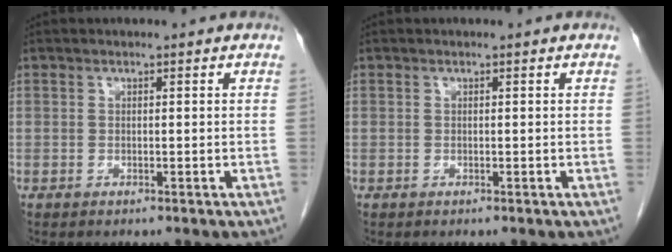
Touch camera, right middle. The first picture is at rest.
{"total": 0.0}